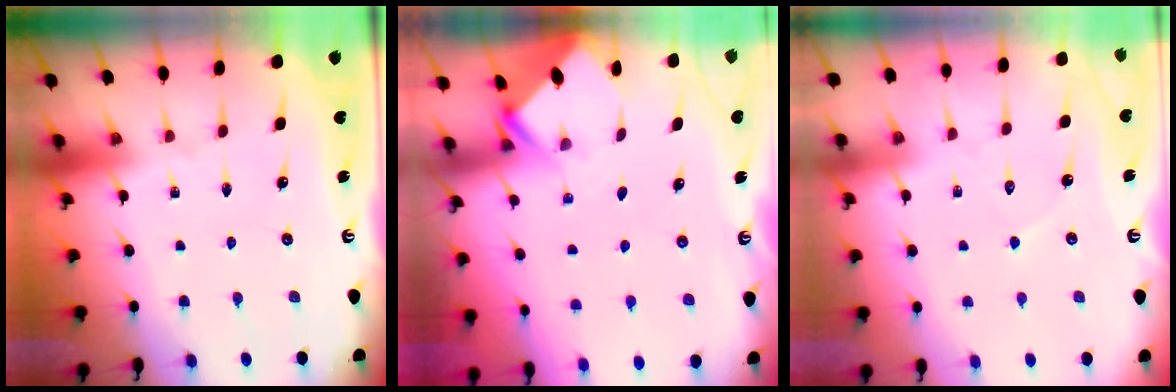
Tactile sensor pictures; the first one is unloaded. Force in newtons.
{"total": 2.1, "press": 2.1, "slide": 0.1}
{"total": 3.8, "press": 3.8, "slide": 0.3}